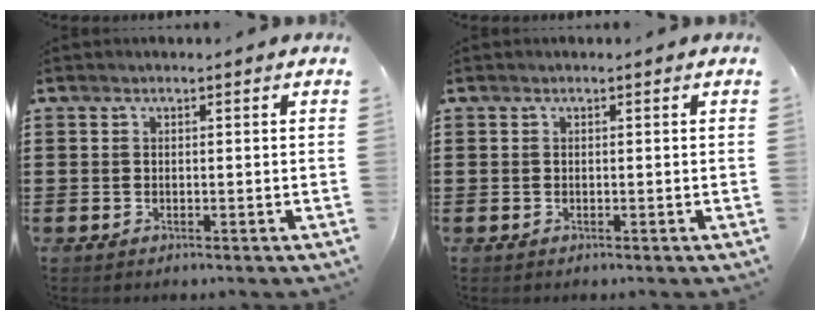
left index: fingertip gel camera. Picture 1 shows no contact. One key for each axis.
{"total": 0.0}